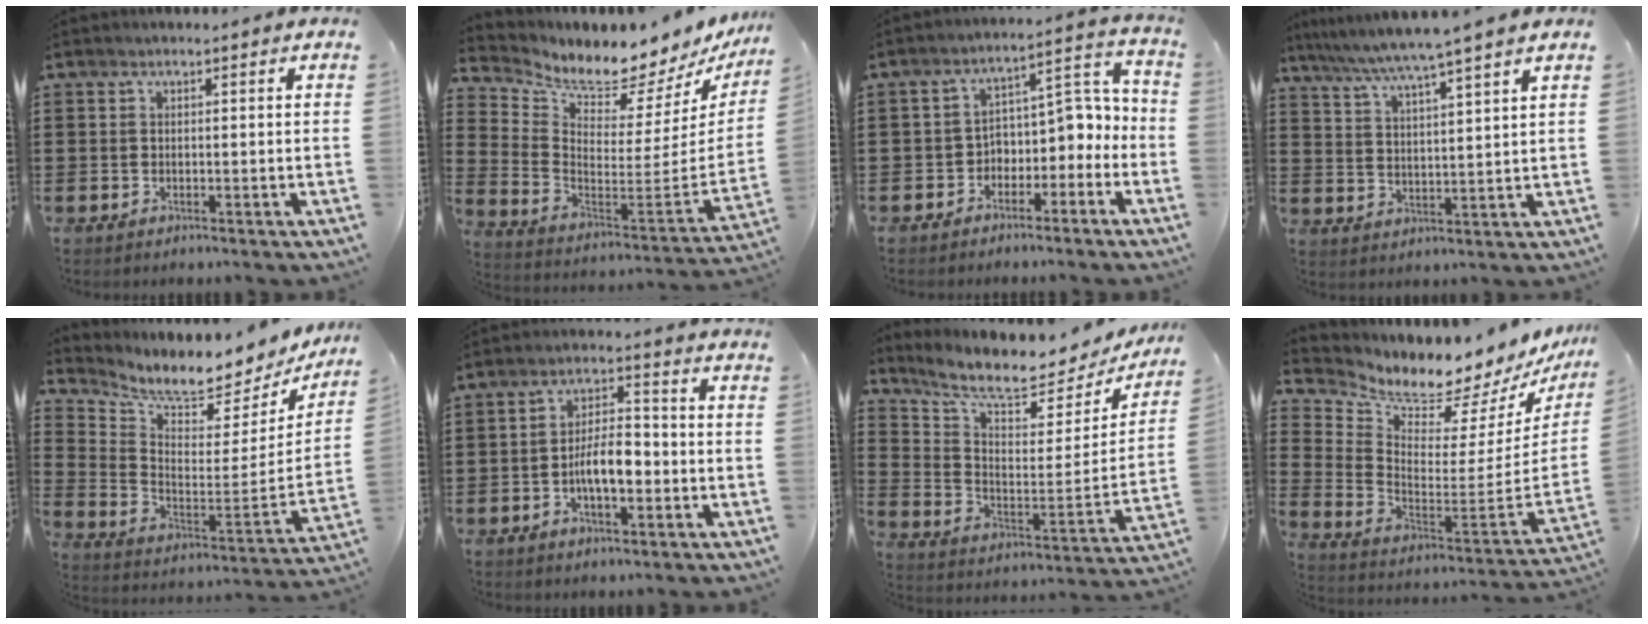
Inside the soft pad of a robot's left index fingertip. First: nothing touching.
{"total": 4.9, "force": [4.7, 0.2, 1.3], "torque": [-0.043, -0.072, 0.069]}
{"total": 3.7, "force": [-2.4, 2.6, 0.9], "torque": [-0.028, -0.005, -0.058]}
{"total": 5.5, "force": [4.8, -1.3, 2.5], "torque": [-0.067, -0.031, 0.078]}
{"total": 5.8, "force": [5.2, 0.8, 2.4], "torque": [-0.061, -0.063, 0.079]}
{"total": 6.6, "force": [-1.9, 2.7, 5.7], "torque": [-0.105, 0.004, -0.041]}
{"total": 7.8, "force": [6.6, 1.9, 3.6], "torque": [-0.103, -0.045, 0.112]}
{"total": 5.3, "force": [5.2, 0.3, 1.1], "torque": [-0.052, -0.069, 0.081]}